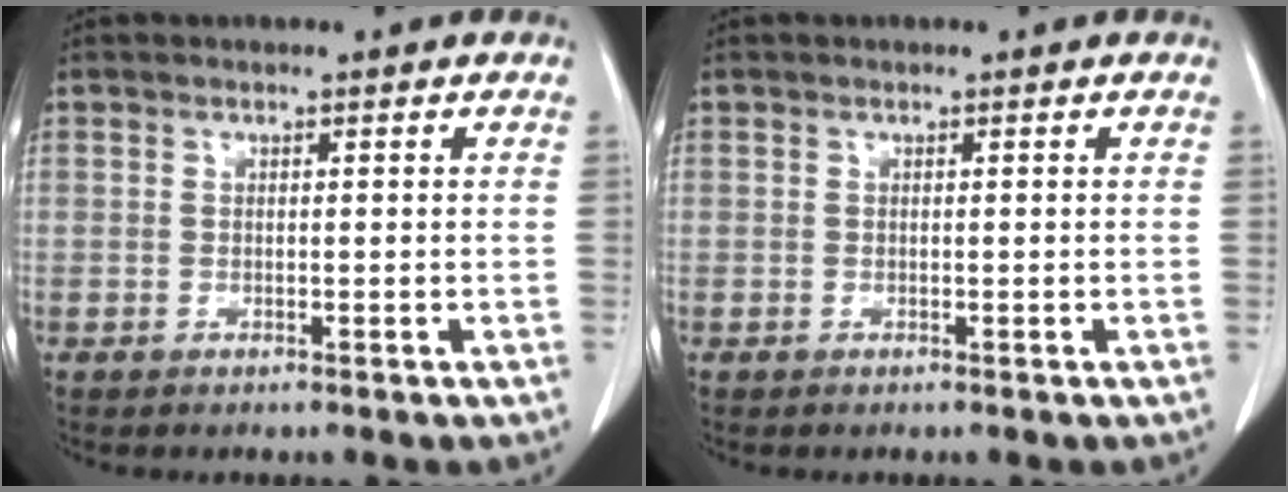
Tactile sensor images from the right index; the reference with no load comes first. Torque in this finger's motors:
{"motor_torque": [0.00, 0.00, 0.00, 0.00]}